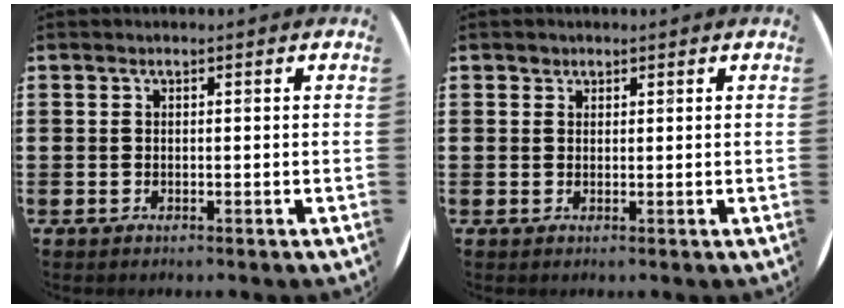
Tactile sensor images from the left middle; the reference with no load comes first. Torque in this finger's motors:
{"motor_torque": [0.20, -0.08, -0.03, 0.01]}